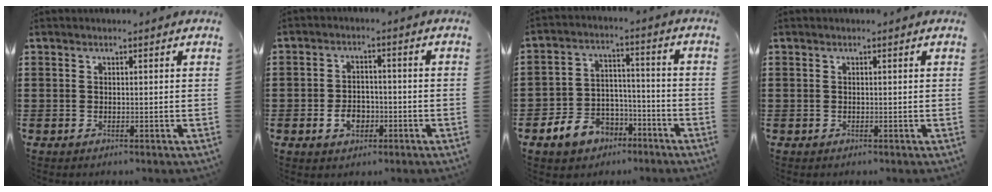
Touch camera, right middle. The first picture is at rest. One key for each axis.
{"total": 4.2, "fx": -1.6, "fy": 2.9, "fz": 2.5, "tx": -0.041, "ty": 0.001, "tz": -0.032}
{"total": 6.7, "fx": -4.9, "fy": 4.4, "fz": 1.5, "tx": -0.050, "ty": 0.021, "tz": -0.098}
{"total": 0.0}